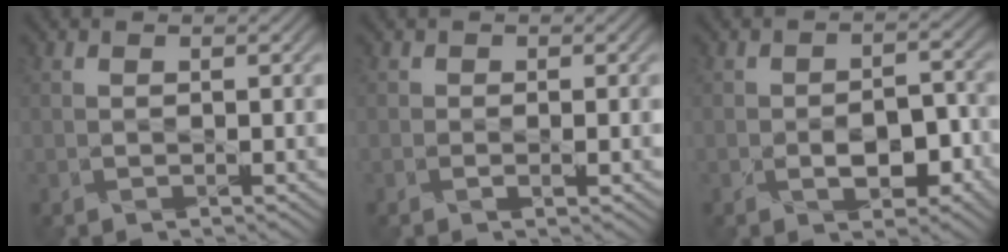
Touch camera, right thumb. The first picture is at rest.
{"total": 1.1, "force": [-0.7, 0.5, 0.7], "torque": [-0.010, -0.009, -0.013]}
{"total": 5.2, "force": [-2.4, 3.1, 3.4], "torque": [-0.038, 0.000, -0.041]}